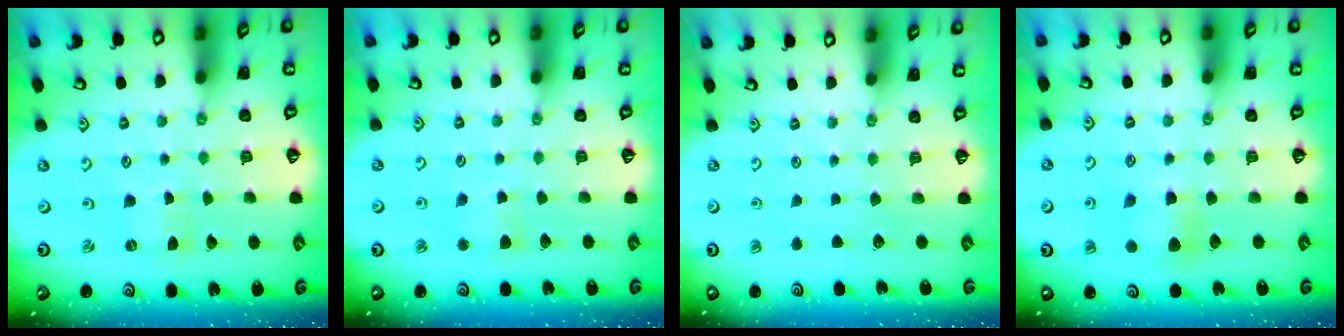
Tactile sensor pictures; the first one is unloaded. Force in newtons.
{"total": 4.8, "press": 4.8, "slide": 0.5}
{"total": 0.0}
{"total": 5.9, "press": 5.9, "slide": 0.5}